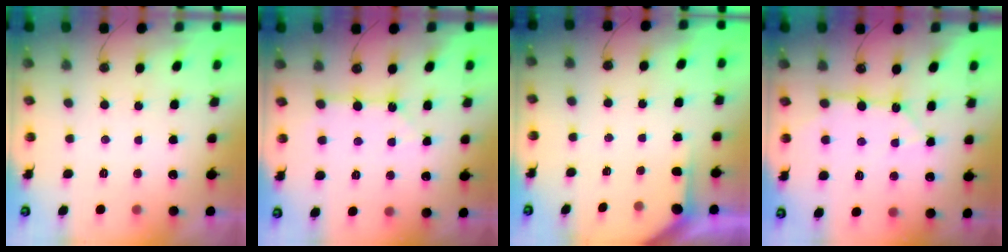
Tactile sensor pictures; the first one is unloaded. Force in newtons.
{"total": 2.9, "press": 2.9, "slide": 0.5}
{"total": 2.3, "press": 2.3, "slide": 0.3}
{"total": 11.4, "press": 11.3, "slide": 1.1}